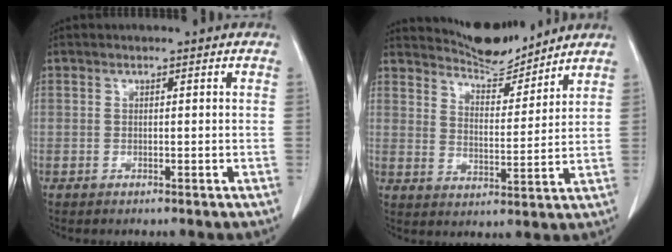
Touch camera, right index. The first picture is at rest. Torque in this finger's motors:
{"motor_torque": [-0.30, 0.86, 0.08, 0.01]}